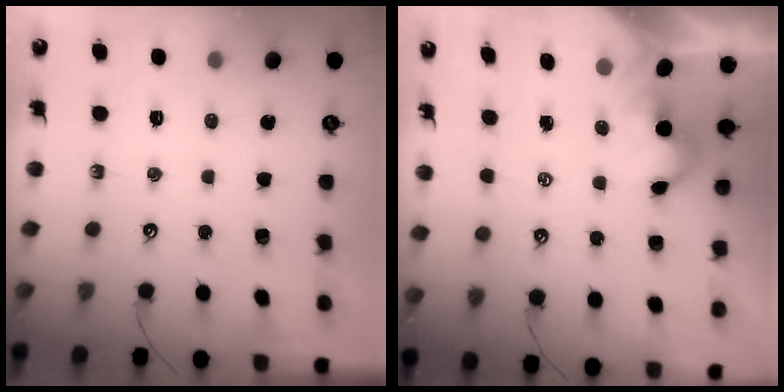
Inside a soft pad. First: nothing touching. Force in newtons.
{"total": 2.0, "press": 2.0, "slide": 0.3}